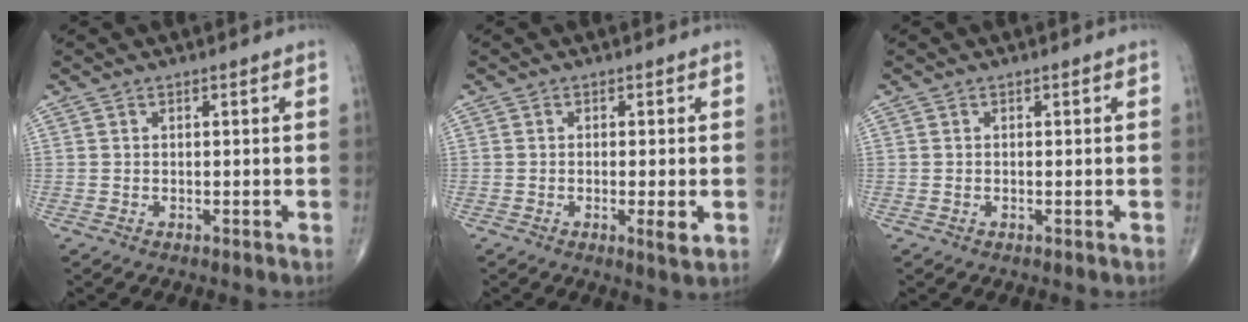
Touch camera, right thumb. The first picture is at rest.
{"total": 3.1, "force": [-0.7, 0.5, 3.0], "torque": [-0.050, -0.009, -0.013]}
{"total": 0.0}